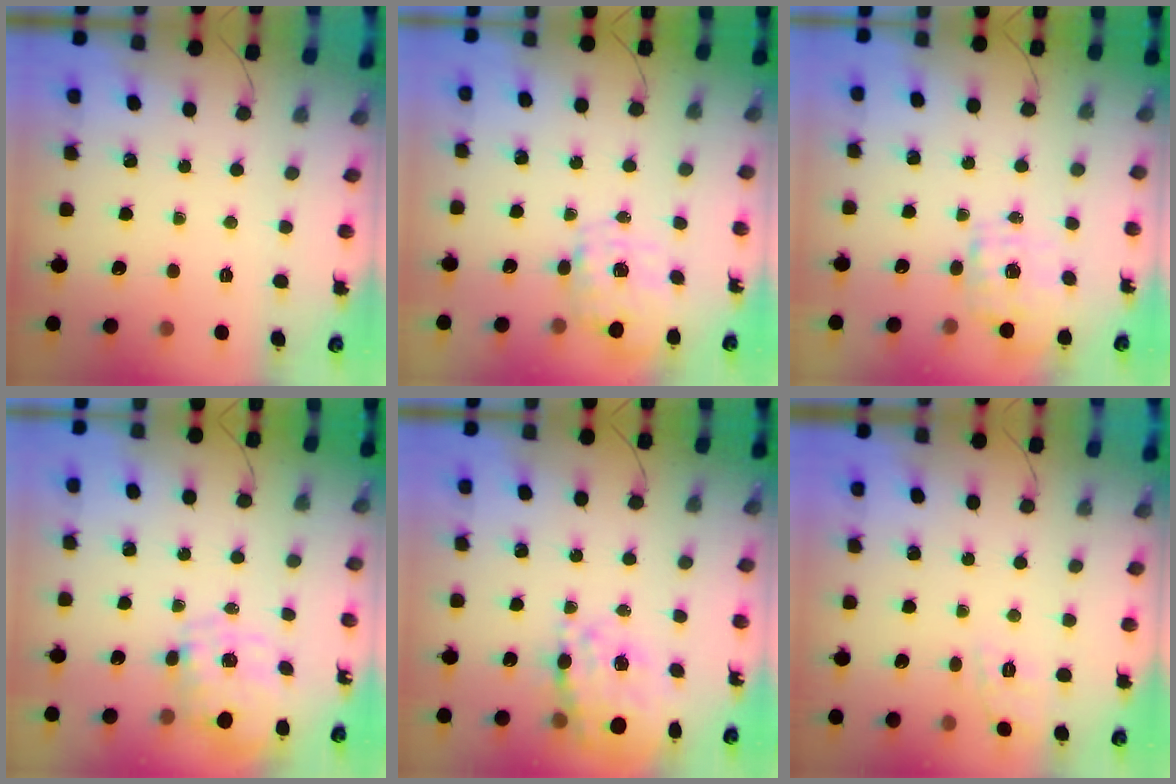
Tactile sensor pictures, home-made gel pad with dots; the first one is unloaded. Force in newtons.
{"total": 2.8, "press": 2.6, "slide": 0.9}
{"total": 1.9, "press": 1.8, "slide": 0.6}
{"total": 9.9, "press": 9.8, "slide": 1.5}
{"total": 17.4, "press": 16.9, "slide": 4.3}
{"total": 7.9, "press": 7.7, "slide": 1.7}